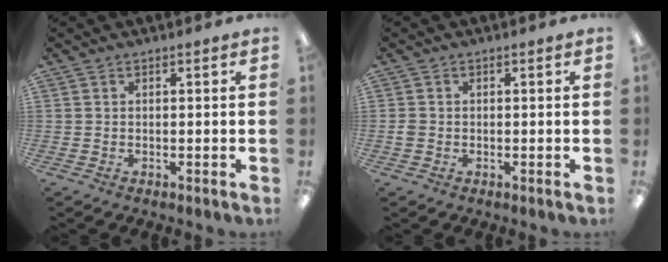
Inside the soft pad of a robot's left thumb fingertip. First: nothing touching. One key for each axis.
{"total": 1.3, "fx": -0.2, "fy": 1.1, "fz": 0.7, "tx": -0.012, "ty": 0.003, "tz": -0.004}